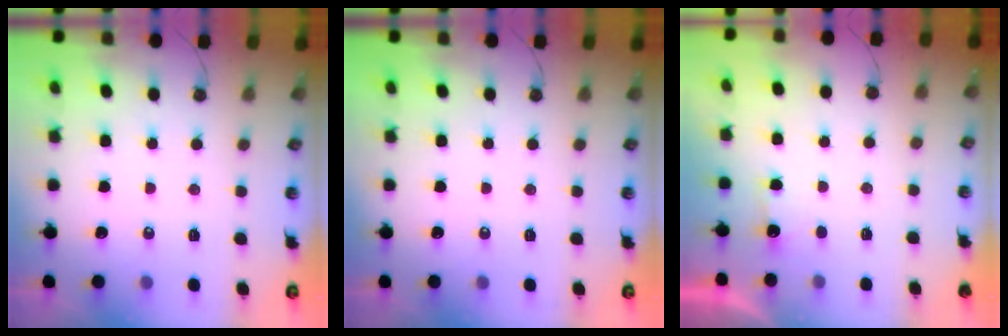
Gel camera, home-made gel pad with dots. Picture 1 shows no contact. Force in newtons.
{"total": 0.0}
{"total": 1.8, "press": 1.6, "slide": 0.9}